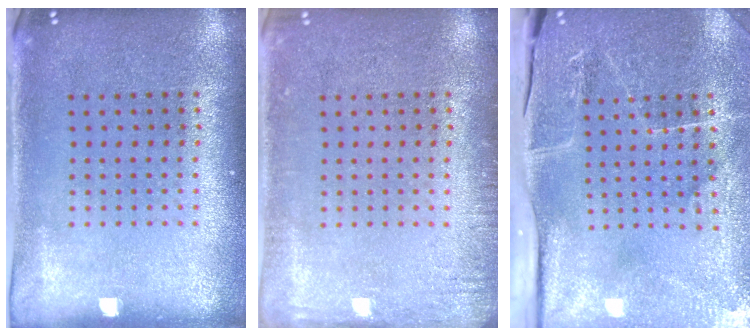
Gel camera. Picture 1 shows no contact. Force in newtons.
{"total": 1.7, "press": 1.7, "slide": 0.2}
{"total": 4.1, "press": 3.8, "slide": 1.4}